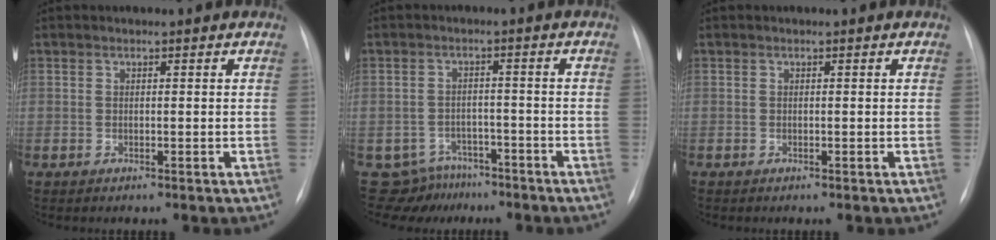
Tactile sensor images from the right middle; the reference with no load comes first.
{"total": 7.2, "force": [-5.9, 4.2, -0.7], "torque": [0.011, 0.026, -0.082]}
{"total": 0.0}